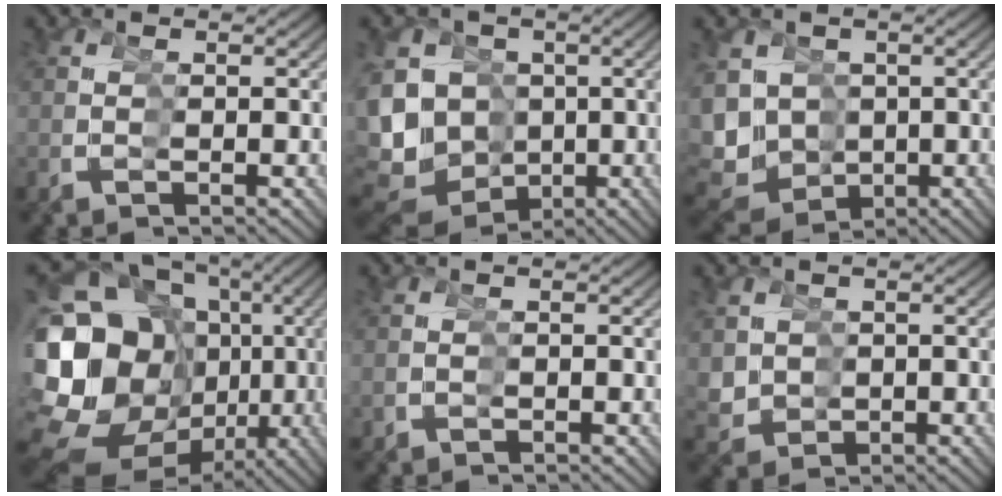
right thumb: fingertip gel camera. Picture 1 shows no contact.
{"total": 16.0, "force": [-0.7, 13.9, 7.8], "torque": [-0.173, -0.016, -0.021]}
{"total": 11.8, "force": [0.3, 10.5, 5.3], "torque": [-0.125, -0.011, -0.005]}
{"total": 18.3, "force": [-1.3, 11.9, 13.9], "torque": [-0.267, -0.025, -0.005]}
{"total": 0.9, "force": [-0.3, 0.8, 0.4], "torque": [-0.011, -0.008, -0.001]}
{"total": 4.5, "force": [0.0, 4.1, 1.7], "torque": [-0.058, -0.024, 0.014]}